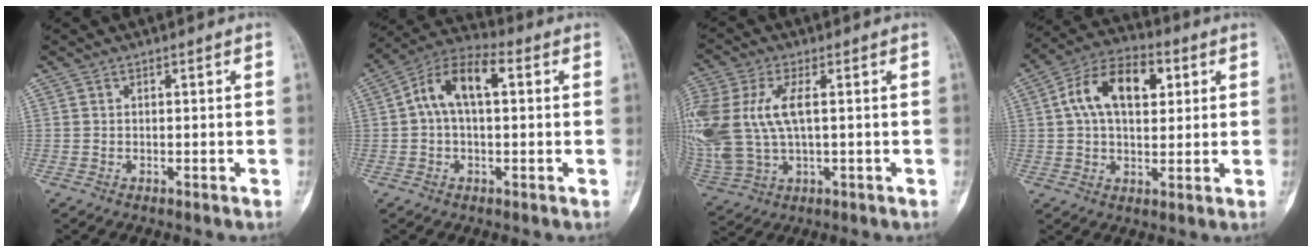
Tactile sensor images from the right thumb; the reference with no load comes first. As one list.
[{"total": 10.6, "force": [1.9, 5.4, 8.9], "torque": [-0.162, 0.039, 0.025]}, {"total": 18.5, "force": [2.1, 10.0, 15.4], "torque": [-0.391, 0.001, 0.048]}, {"total": 13.9, "force": [3.6, 8.2, 10.6], "torque": [-0.167, 0.017, 0.055]}]